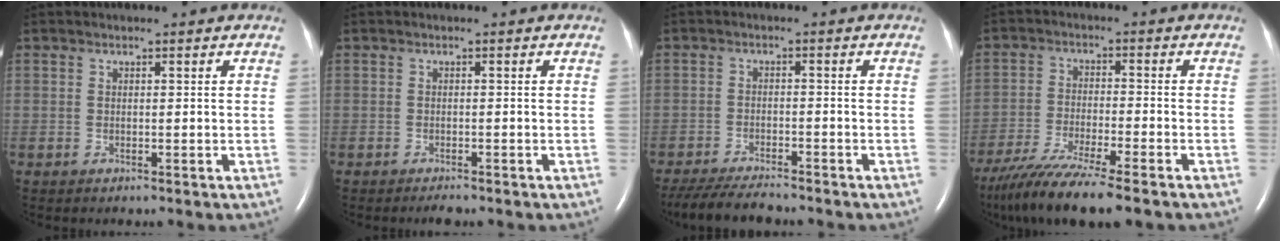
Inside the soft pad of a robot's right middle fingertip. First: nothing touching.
{"total": 1.2, "force": [-1.1, 0.2, 0.6], "torque": [-0.014, -0.003, -0.014]}
{"total": 8.5, "force": [-7.7, 1.0, 3.6], "torque": [-0.061, -0.022, -0.127]}
{"total": 12.3, "force": [-9.8, 0.2, 7.4], "torque": [-0.135, -0.036, -0.163]}